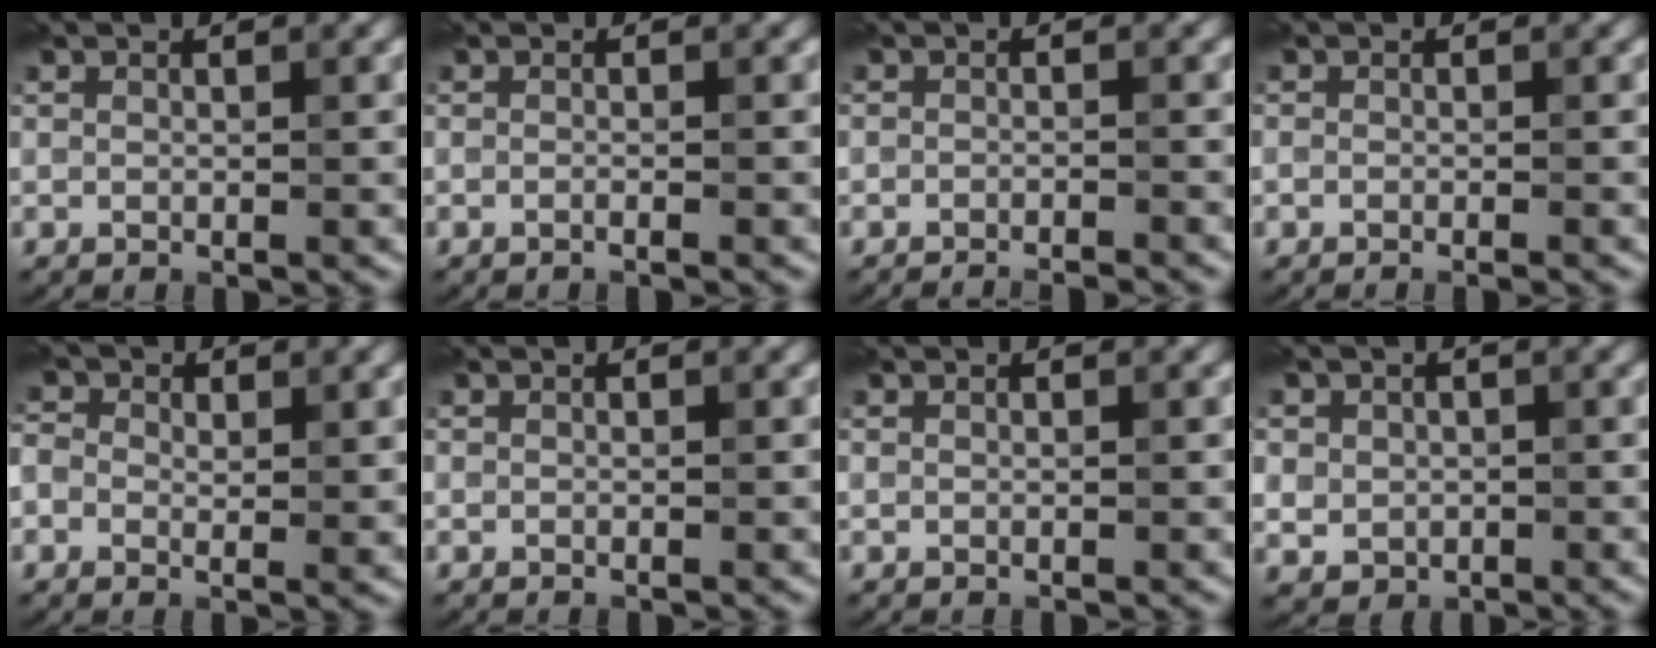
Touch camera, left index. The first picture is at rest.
{"total": 0.7, "force": [-0.5, -0.1, 0.4], "torque": [-0.005, 0.001, -0.007]}
{"total": 2.9, "force": [-2.8, 0.3, 0.6], "torque": [-0.005, 0.013, -0.035]}
{"total": 1.0, "force": [-0.8, 0.3, 0.6], "torque": [-0.007, -0.001, -0.008]}
{"total": 3.4, "force": [0.8, 2.4, 2.3], "torque": [-0.040, 0.013, -0.001]}
{"total": 0.0}
{"total": 0.0}
{"total": 4.5, "force": [1.1, 4.0, 1.8], "torque": [-0.036, 0.022, 0.007]}